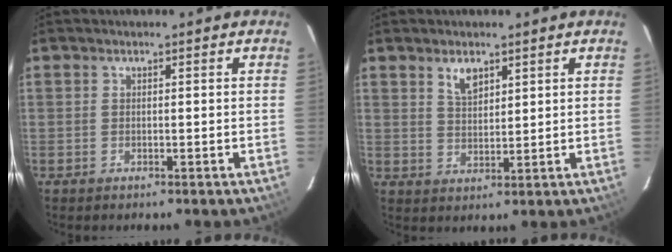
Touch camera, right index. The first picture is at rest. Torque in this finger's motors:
{"motor_torque": [0.39, 0.28, 0.07, 0.05]}